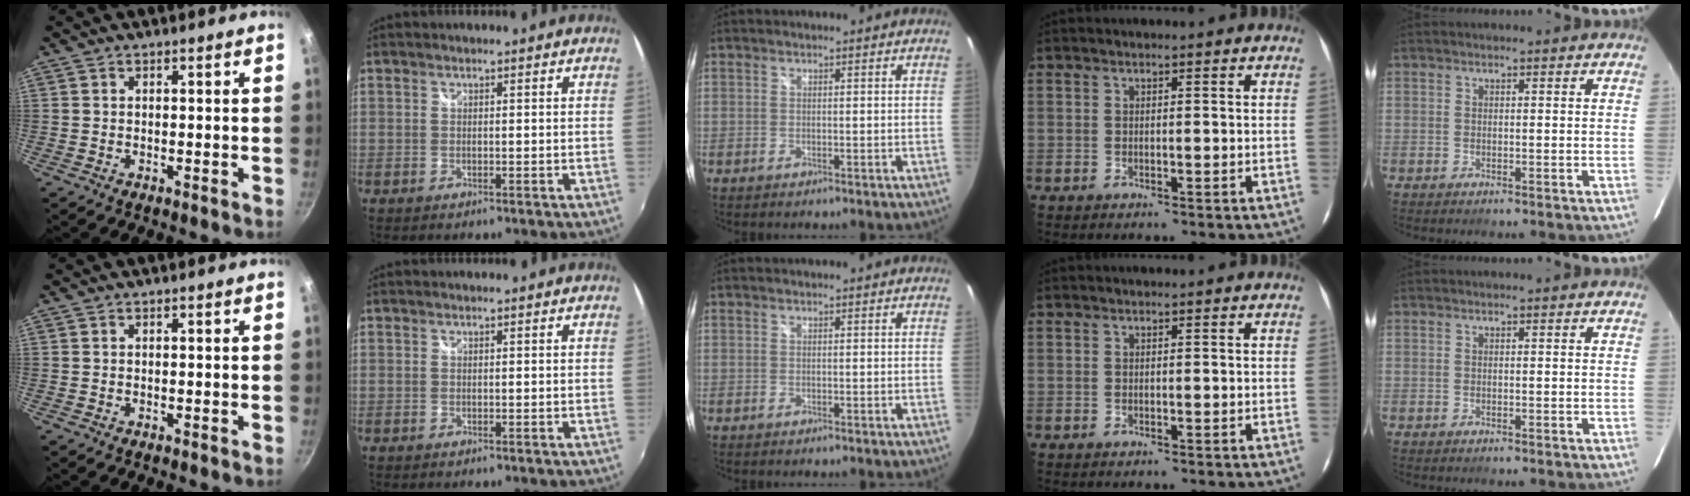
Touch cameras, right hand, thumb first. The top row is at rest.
{}